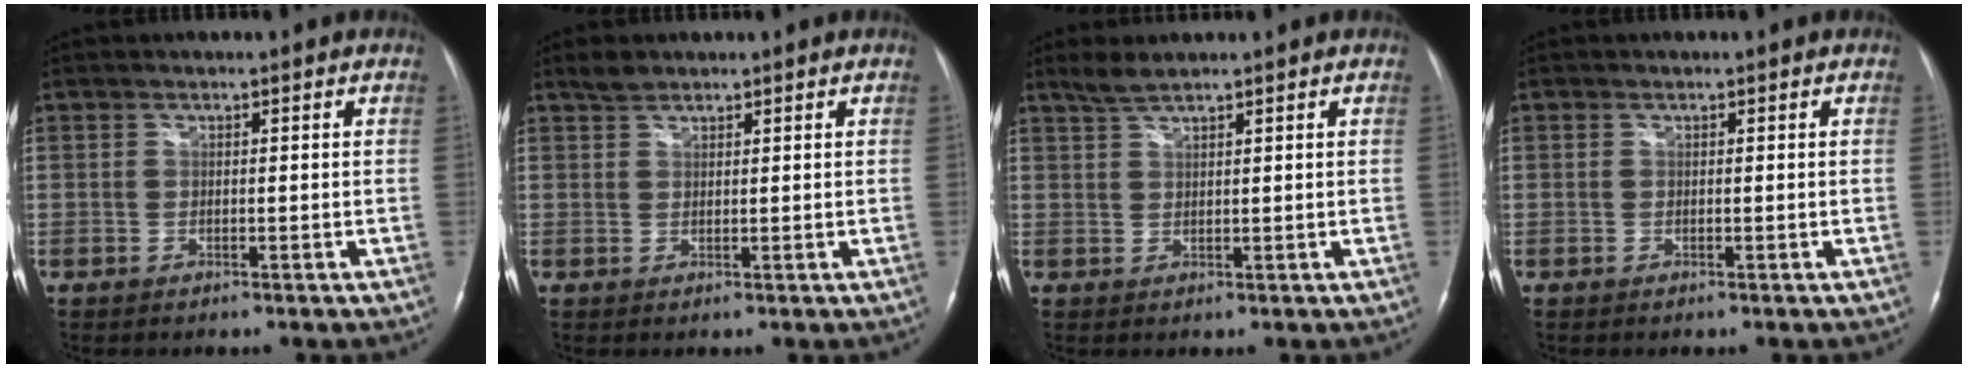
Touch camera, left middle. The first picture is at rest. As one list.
[{"total": 1.9, "force": [1.6, 0.8, 0.5], "torque": [-0.012, 0.006, 0.029]}, {"total": 2.4, "force": [2.1, 0.1, 1.1], "torque": [-0.030, 0.008, 0.045]}, {"total": 0.0}]